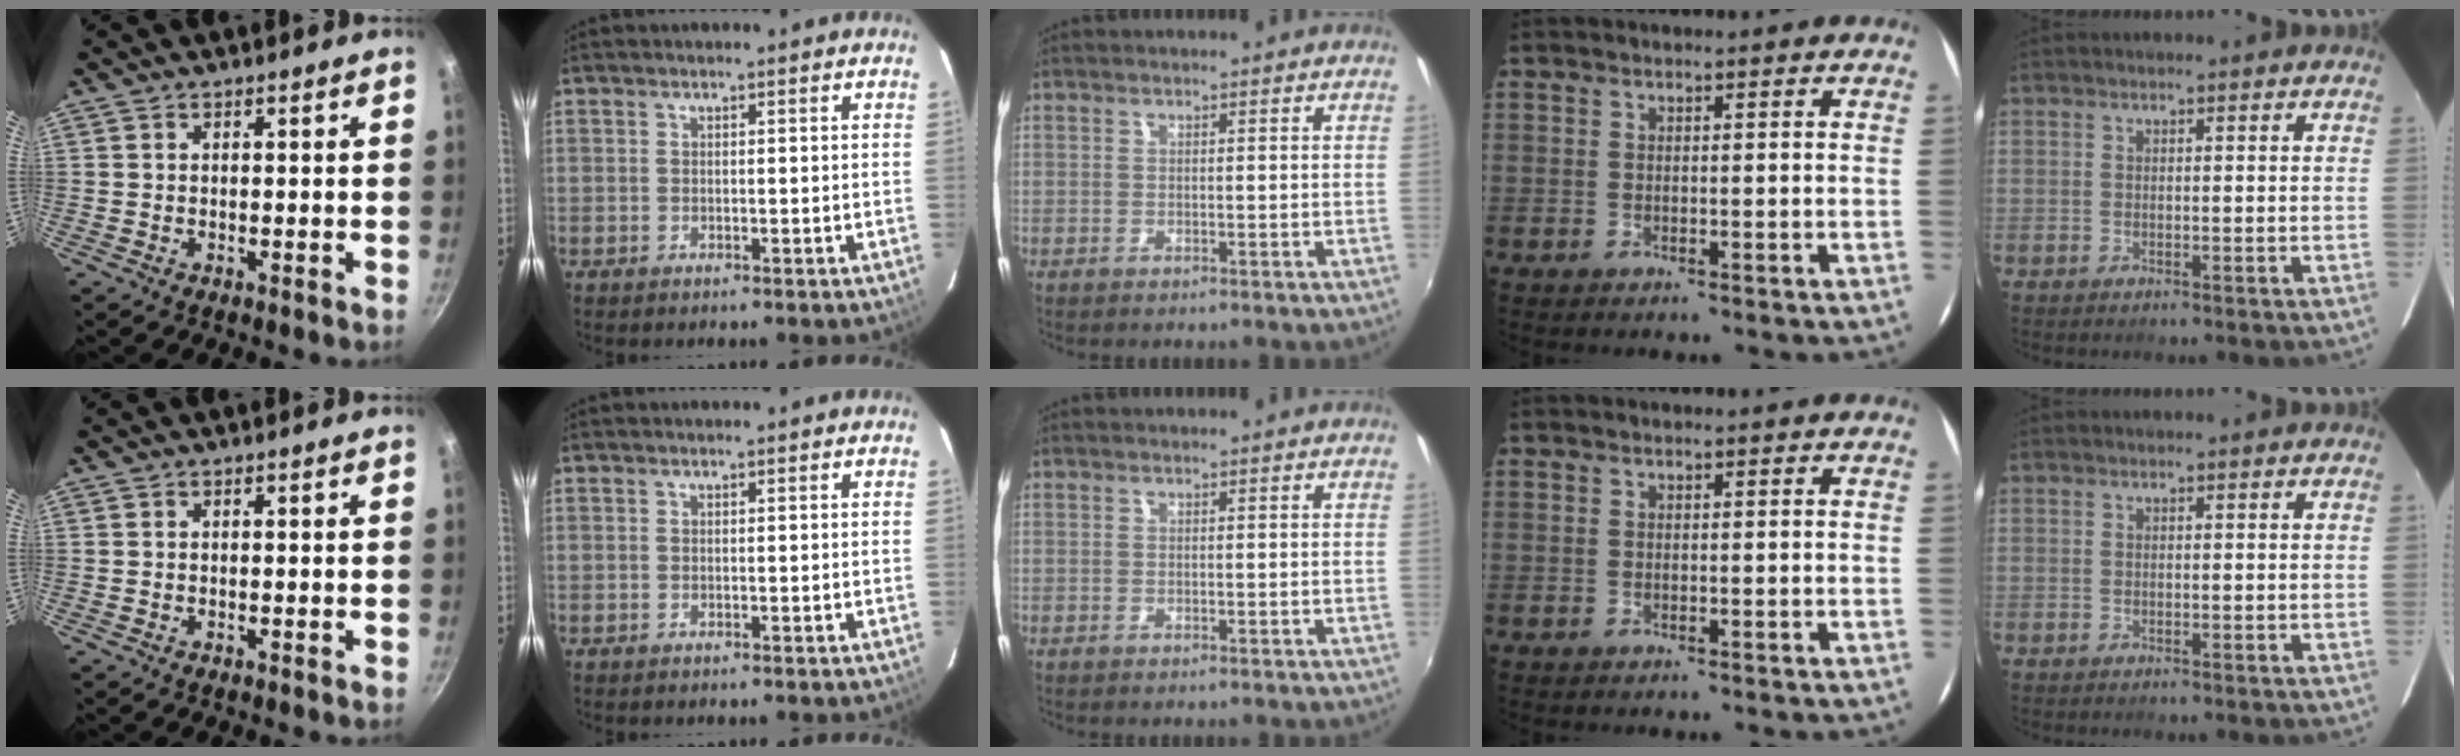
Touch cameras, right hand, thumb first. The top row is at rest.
{}